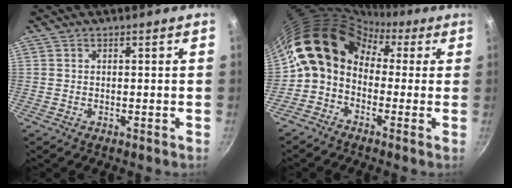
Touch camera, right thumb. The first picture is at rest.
{"total": 14.2, "force": [1.1, 11.2, 8.8], "torque": [-0.134, 0.047, -0.010]}